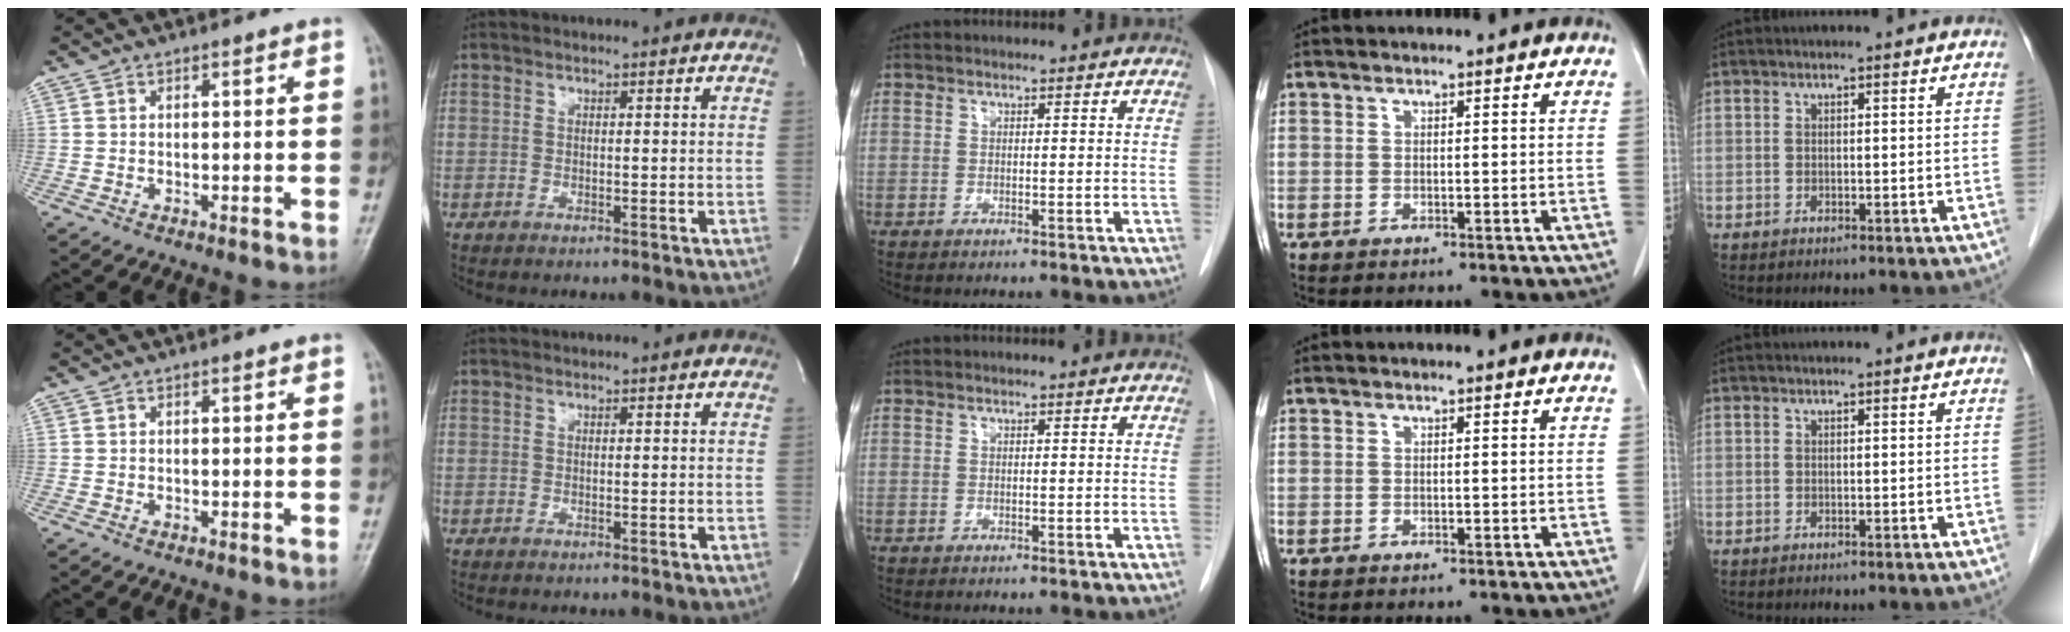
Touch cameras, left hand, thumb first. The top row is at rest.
{}